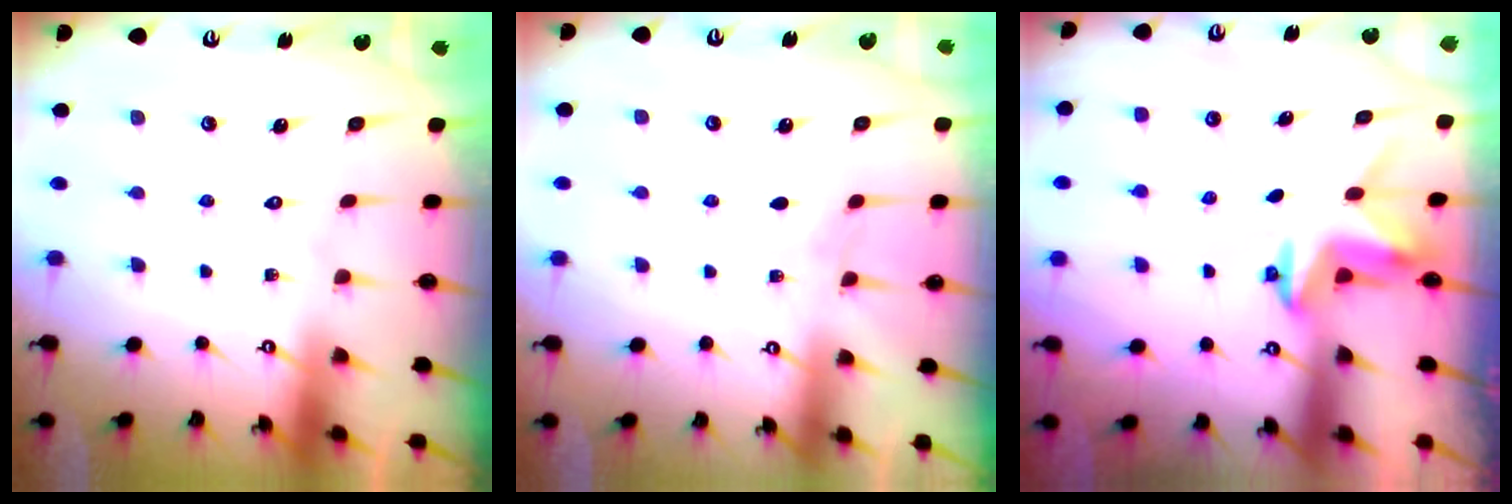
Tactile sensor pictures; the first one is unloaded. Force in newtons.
{"total": 2.8, "press": 2.8, "slide": 0.5}
{"total": 2.9, "press": 2.9, "slide": 0.1}